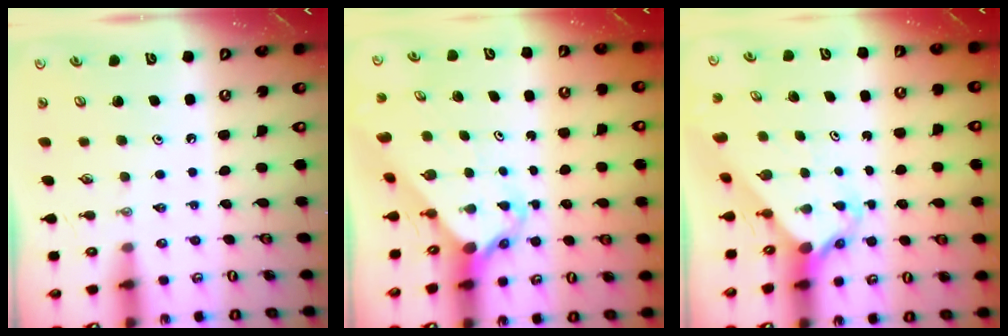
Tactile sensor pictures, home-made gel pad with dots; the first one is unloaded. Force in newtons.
{"total": 2.7, "press": 2.7, "slide": 0.2}
{"total": 2.6, "press": 2.6, "slide": 0.2}